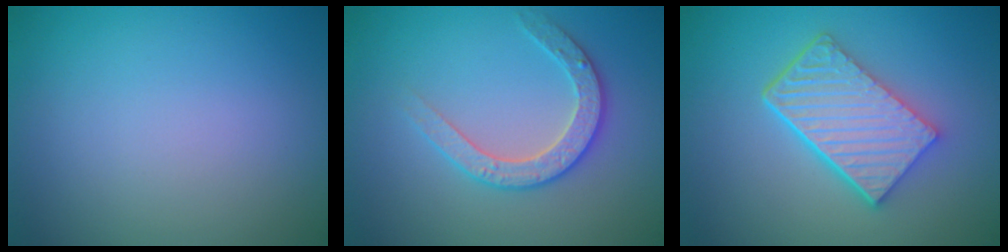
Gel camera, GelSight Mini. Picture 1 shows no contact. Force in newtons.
{"total": 2.8, "press": 2.7, "slide": 0.6}
{"total": 6.0, "press": 4.3, "slide": 4.2}